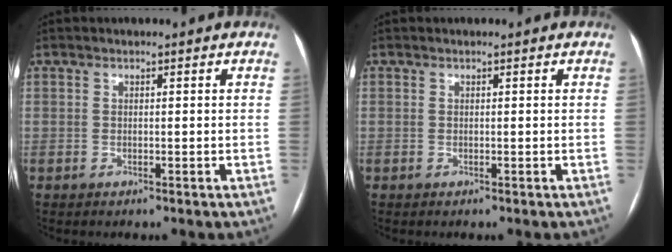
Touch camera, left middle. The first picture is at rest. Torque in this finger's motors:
{"motor_torque": [-0.02, 0.05, -0.03, -0.01]}